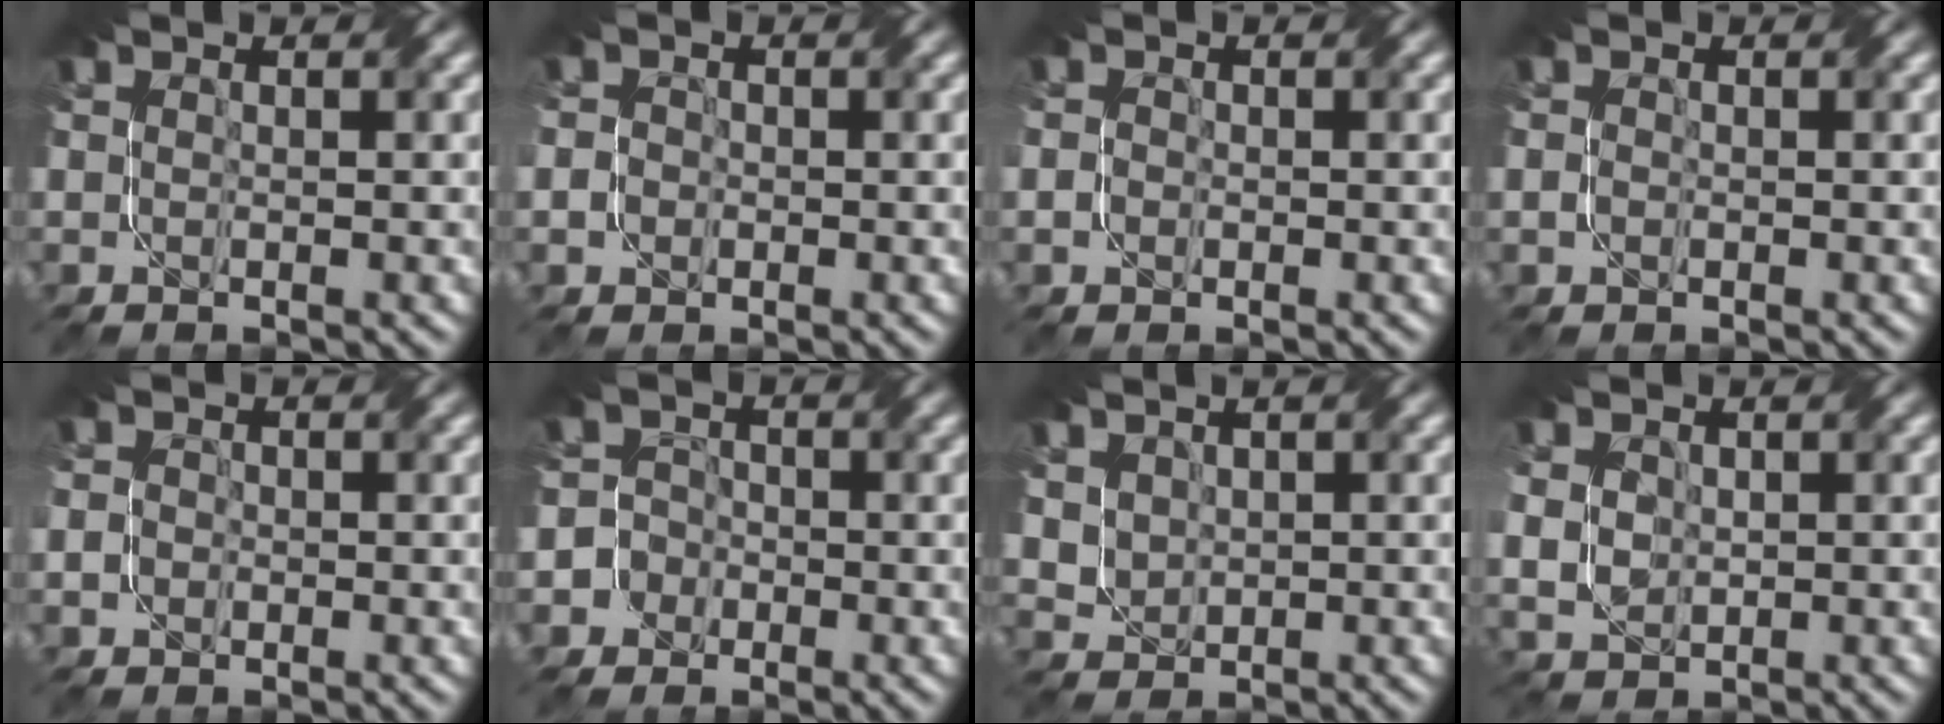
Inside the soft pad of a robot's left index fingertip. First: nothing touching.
{"total": 1.9, "force": [-0.3, 1.6, 0.8], "torque": [0.000, 0.011, -0.023]}
{"total": 0.8, "force": [-0.5, 0.6, 0.3], "torque": [-0.007, 0.000, -0.012]}
{"total": 0.7, "force": [-0.6, 0.1, 0.1], "torque": [0.001, 0.000, -0.016]}
{"total": 1.7, "force": [-0.3, 1.5, 0.8], "torque": [-0.005, 0.008, -0.023]}
{"total": 4.3, "force": [-2.4, 3.6, 0.1], "torque": [0.016, 0.009, -0.064]}
{"total": 2.9, "force": [1.4, 2.3, 1.3], "torque": [-0.061, 0.002, 0.050]}
{"total": 3.4, "force": [1.0, 2.7, 1.8], "torque": [-0.071, 0.010, 0.022]}